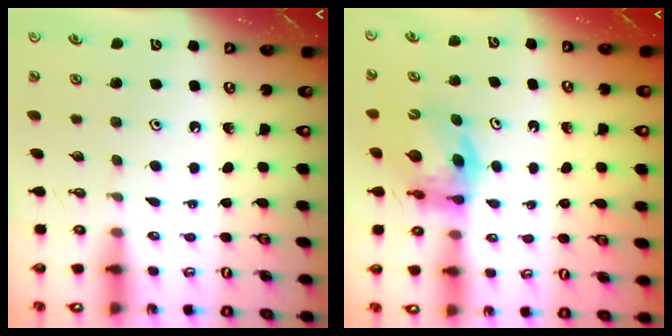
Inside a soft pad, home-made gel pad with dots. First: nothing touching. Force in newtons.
{"total": 8.1, "press": 8.1, "slide": 0.4}